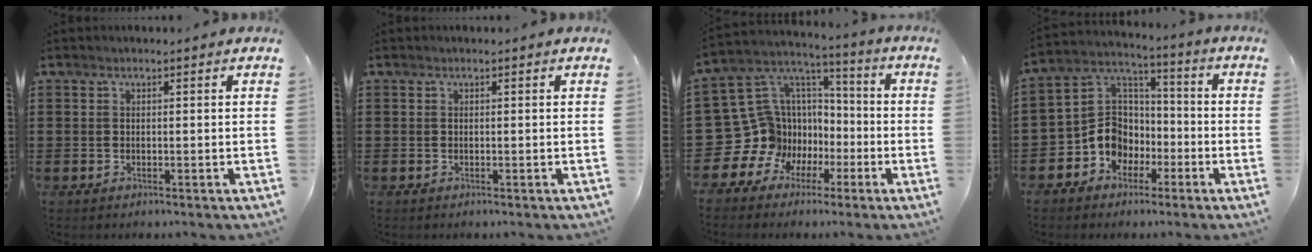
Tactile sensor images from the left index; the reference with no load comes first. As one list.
[{"total": 0.0}, {"total": 12.6, "force": [-4.2, 11.8, 1.2], "torque": [-0.093, -0.014, -0.046]}, {"total": 8.1, "force": [-3.2, 7.2, 1.7], "torque": [-0.082, 0.004, -0.068]}]